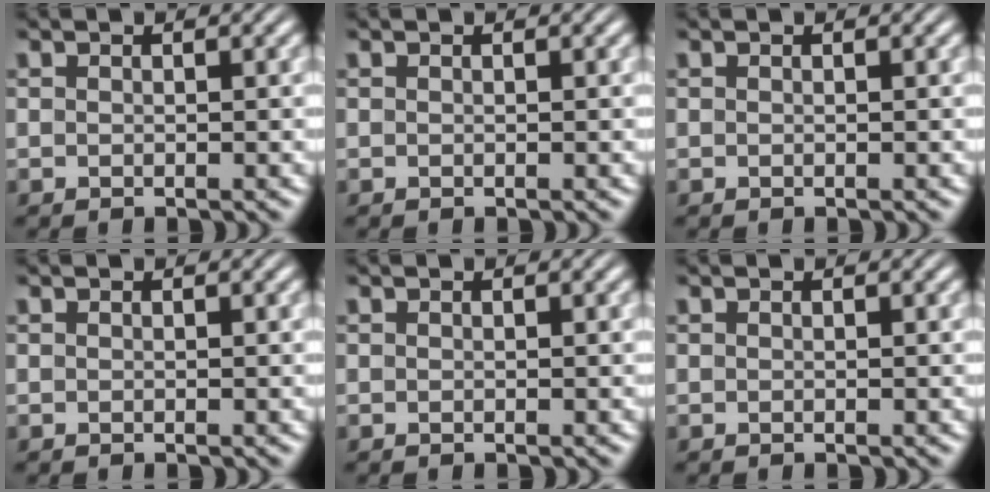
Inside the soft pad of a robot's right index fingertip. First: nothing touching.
{"total": 0.0}
{"total": 0.0}
{"total": 0.0}
{"total": 0.0}
{"total": 0.0}